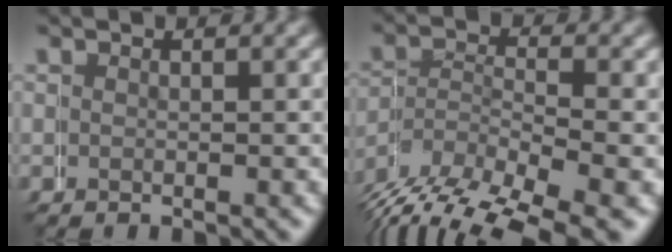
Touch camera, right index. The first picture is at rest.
{"total": 6.5, "force": [-3.8, 4.1, 3.4], "torque": [-0.071, -0.024, -0.051]}